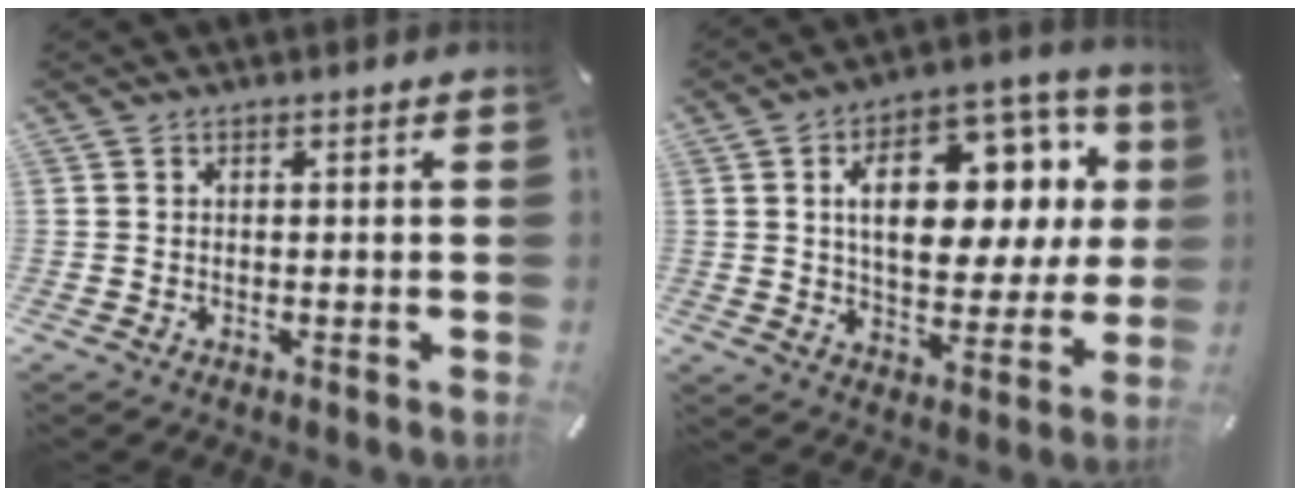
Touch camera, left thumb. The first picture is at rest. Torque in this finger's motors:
{"motor_torque": [2.58, 2.43, 1.52, -1.25, 0.43]}